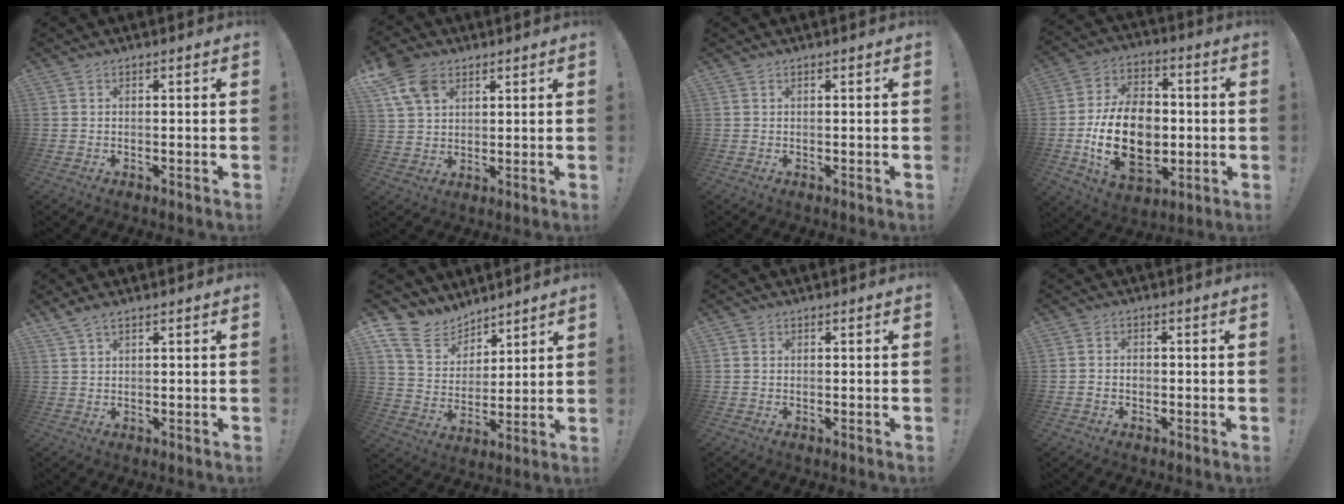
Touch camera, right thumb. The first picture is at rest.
{"total": 10.1, "force": [5.3, 6.8, 5.2], "torque": [-0.098, -0.015, 0.104]}
{"total": 0.0}
{"total": 21.4, "force": [-2.6, 14.9, 15.1], "torque": [-0.270, 0.007, -0.035]}
{"total": 3.0, "force": [2.3, 0.9, 1.8], "torque": [-0.042, -0.004, 0.044]}
{"total": 12.0, "force": [9.5, 6.9, 2.8], "torque": [-0.071, -0.077, 0.183]}
{"total": 0.8, "force": [0.0, 0.8, 0.1], "torque": [-0.007, 0.005, 0.002]}
{"total": 1.8, "force": [-1.0, 1.2, 0.8], "torque": [-0.004, 0.004, -0.020]}